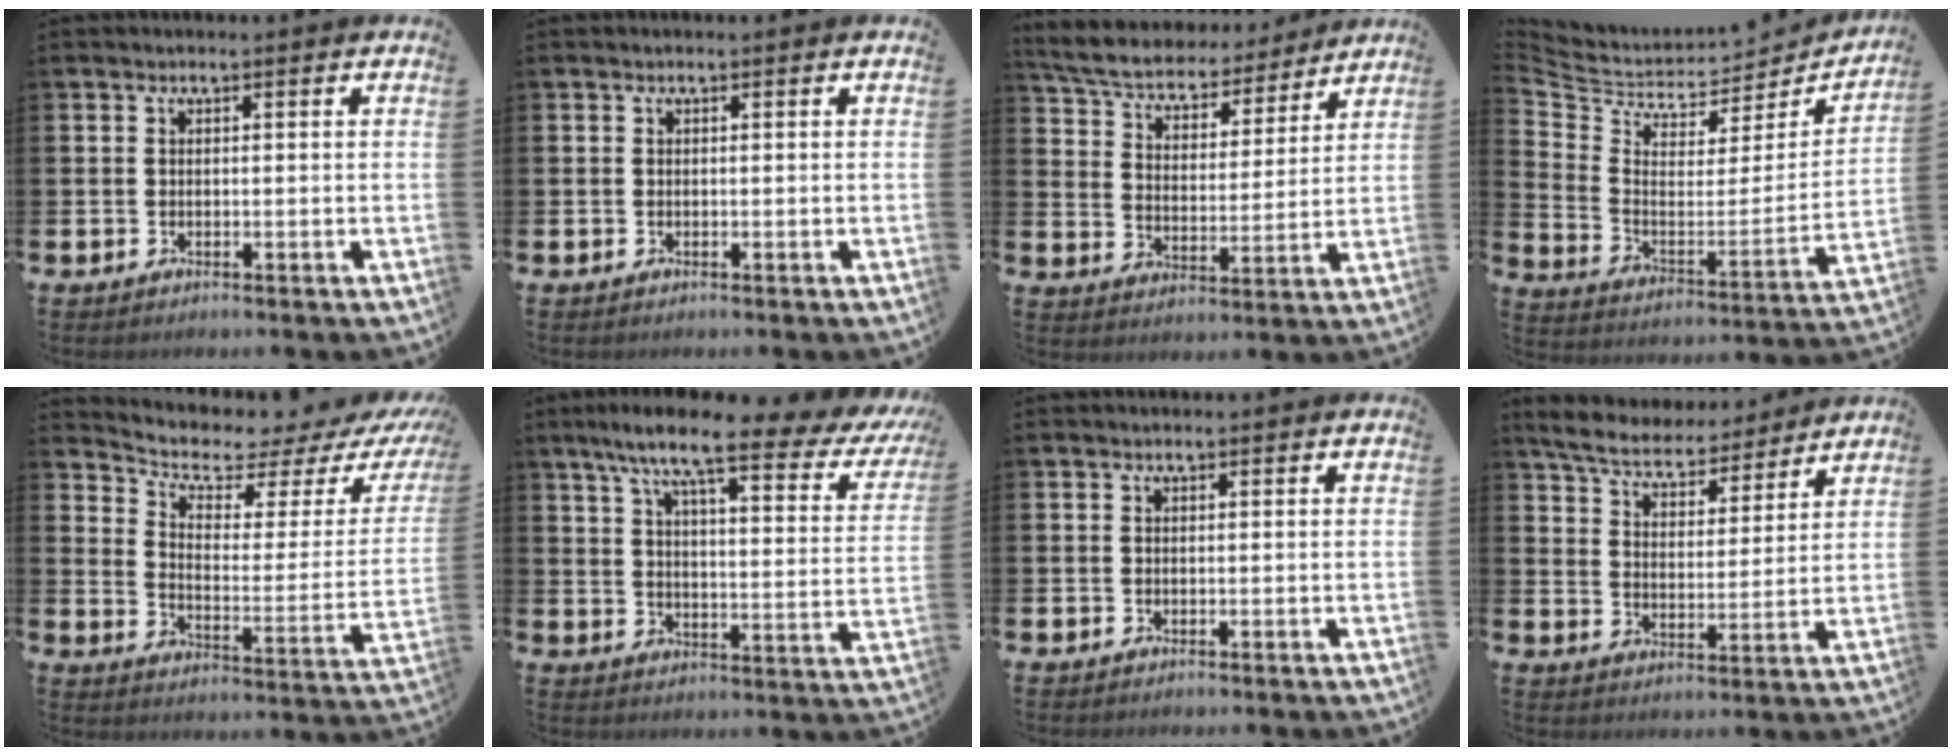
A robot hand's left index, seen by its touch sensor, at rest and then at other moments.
{"total": 0.0}
{"total": 6.3, "force": [5.9, 1.7, 1.1], "torque": [-0.057, -0.046, 0.101]}
{"total": 5.5, "force": [4.6, 2.6, 1.5], "torque": [-0.062, -0.043, 0.076]}
{"total": 4.7, "force": [4.2, 1.4, 1.7], "torque": [-0.048, -0.047, 0.059]}
{"total": 10.0, "force": [7.5, 1.5, 6.5], "torque": [-0.130, -0.048, 0.115]}
{"total": 0.0}
{"total": 6.2, "force": [5.9, 1.5, 1.3], "torque": [-0.058, -0.041, 0.101]}